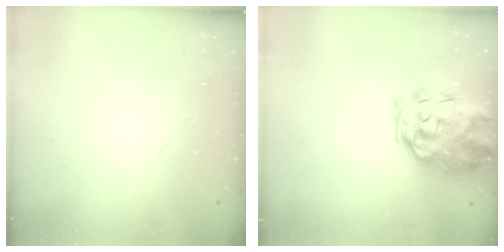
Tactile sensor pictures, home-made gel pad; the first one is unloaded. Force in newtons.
{"total": 3.5, "press": 3.2, "slide": 1.5}